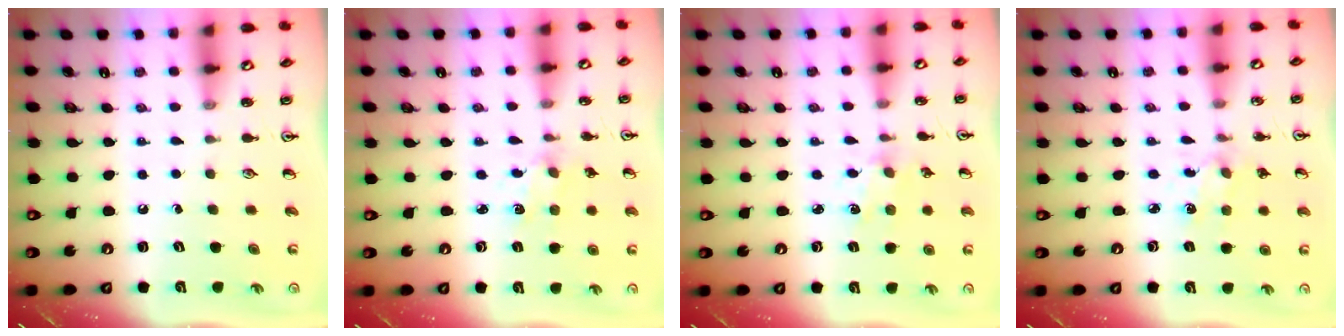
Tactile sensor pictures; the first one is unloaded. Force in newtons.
{"total": 1.8, "press": 1.7, "slide": 0.5}
{"total": 2.9, "press": 2.8, "slide": 0.4}
{"total": 2.3, "press": 2.2, "slide": 0.5}